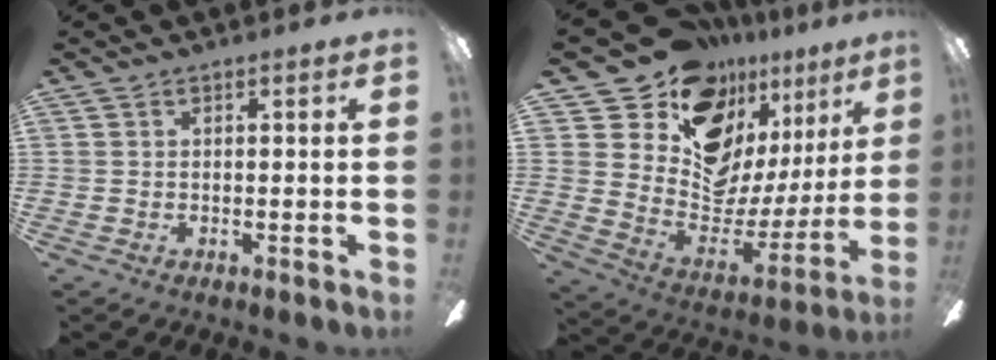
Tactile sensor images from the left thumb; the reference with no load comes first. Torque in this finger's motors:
{"motor_torque": [1.24, 0.91, 0.17, -0.30, 0.01]}